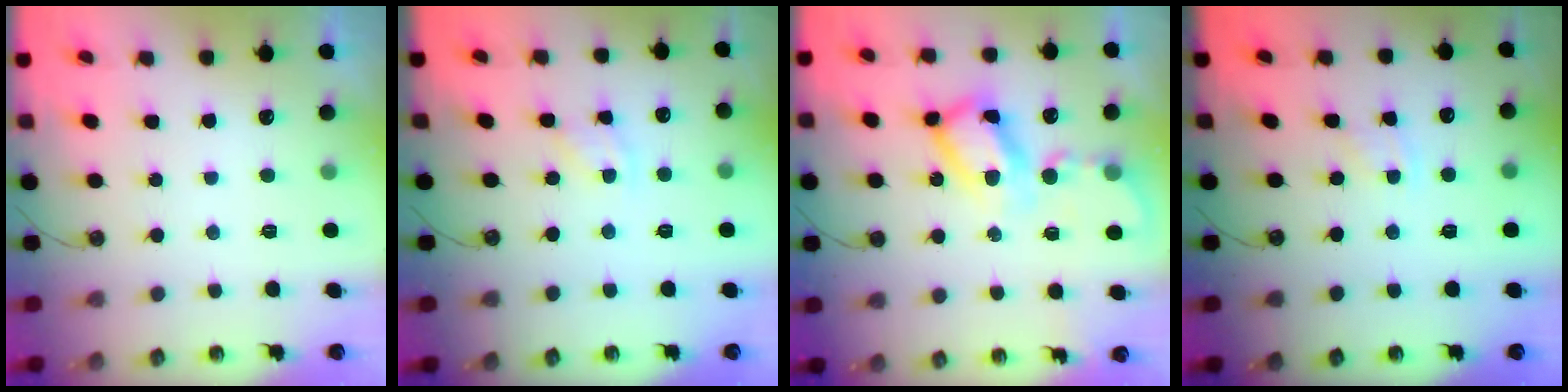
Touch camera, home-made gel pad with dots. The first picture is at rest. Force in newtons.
{"total": 4.4, "press": 4.4, "slide": 0.5}
{"total": 13.6, "press": 13.6, "slide": 1.2}
{"total": 2.2, "press": 2.1, "slide": 0.4}